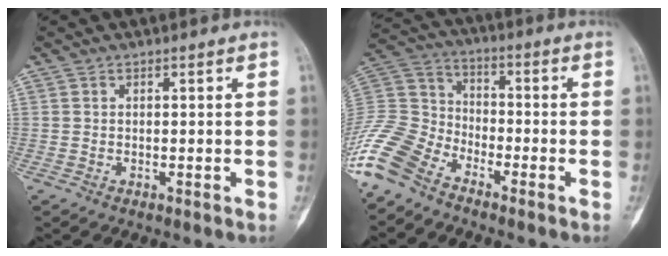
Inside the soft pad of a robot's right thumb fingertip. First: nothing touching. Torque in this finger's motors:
{"motor_torque": [0.15, 0.29, 1.43, -1.34, 0.14]}